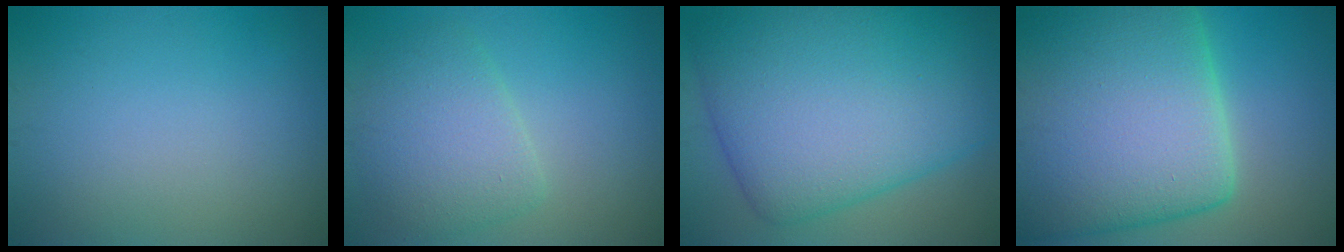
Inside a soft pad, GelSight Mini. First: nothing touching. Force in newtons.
{"total": 4.4, "press": 4.4, "slide": 0.4}
{"total": 14.6, "press": 14.6, "slide": 0.1}
{"total": 19.9, "press": 19.8, "slide": 1.3}